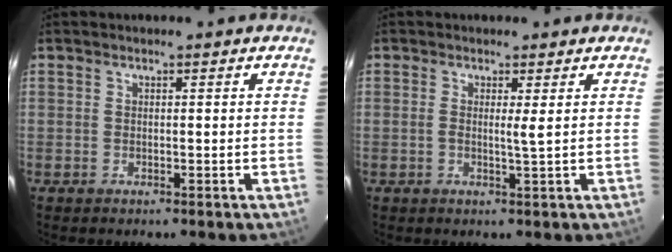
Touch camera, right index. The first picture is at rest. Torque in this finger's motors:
{"motor_torque": [-0.38, -0.01, -0.07, -0.01]}